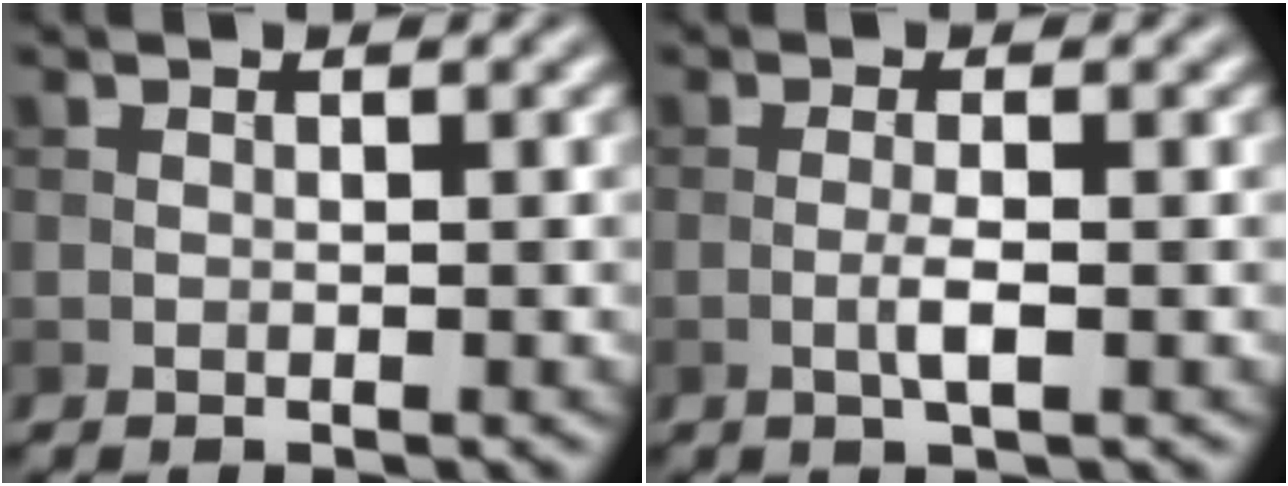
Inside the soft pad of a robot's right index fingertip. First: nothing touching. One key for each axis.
{"total": 1.8, "fx": -0.4, "fy": 0.2, "fz": 1.7, "tx": -0.036, "ty": -0.001, "tz": -0.012}